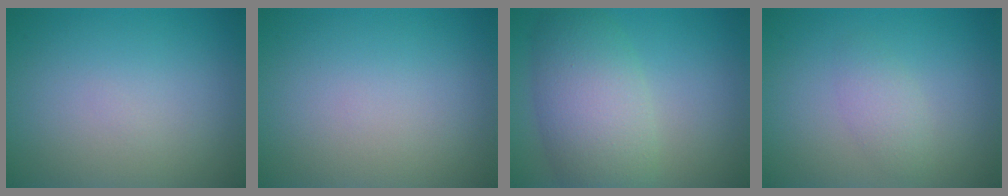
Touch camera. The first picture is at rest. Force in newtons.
{"total": 0.0}
{"total": 6.8, "press": 6.8, "slide": 0.2}
{"total": 1.7, "press": 1.7, "slide": 0.1}